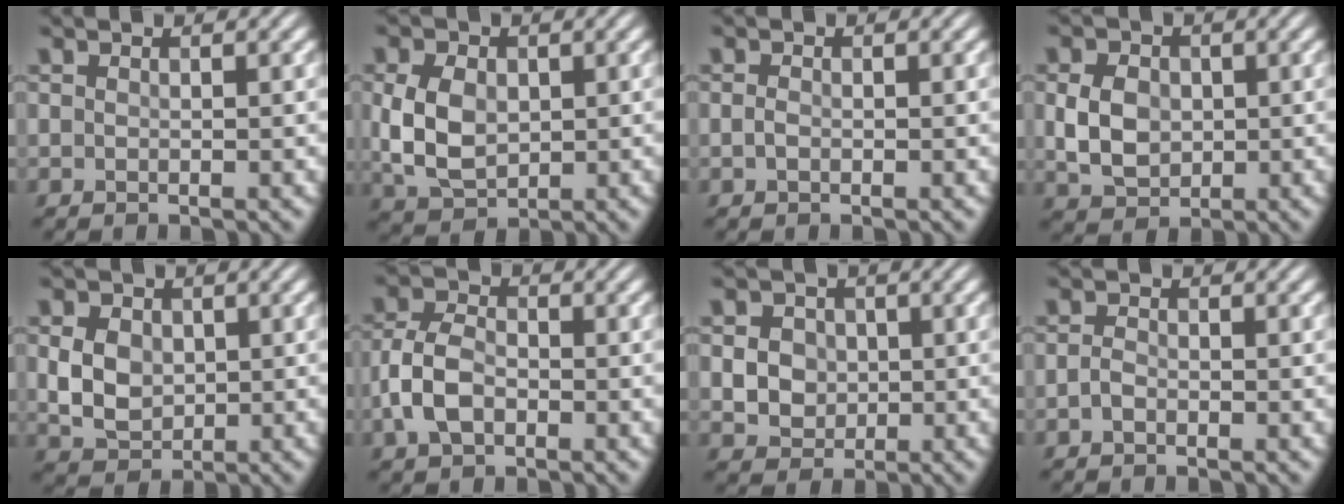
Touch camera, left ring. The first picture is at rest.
{"total": 5.2, "force": [0.2, 3.7, 3.6], "torque": [-0.081, -0.001, 0.007]}
{"total": 0.7, "force": [-0.2, 0.4, 0.5], "torque": [-0.012, 0.000, -0.005]}
{"total": 4.2, "force": [0.1, 3.3, 2.6], "torque": [-0.059, -0.003, 0.001]}
{"total": 4.0, "force": [0.3, 3.1, 2.5], "torque": [-0.055, -0.004, 0.006]}
{"total": 4.1, "force": [-1.4, 2.6, 2.8], "torque": [-0.061, 0.006, -0.036]}
{"total": 3.3, "force": [0.1, 2.9, 1.6], "torque": [-0.032, -0.004, 0.000]}
{"total": 1.0, "force": [-0.4, 0.6, 0.6], "torque": [-0.014, 0.001, -0.012]}